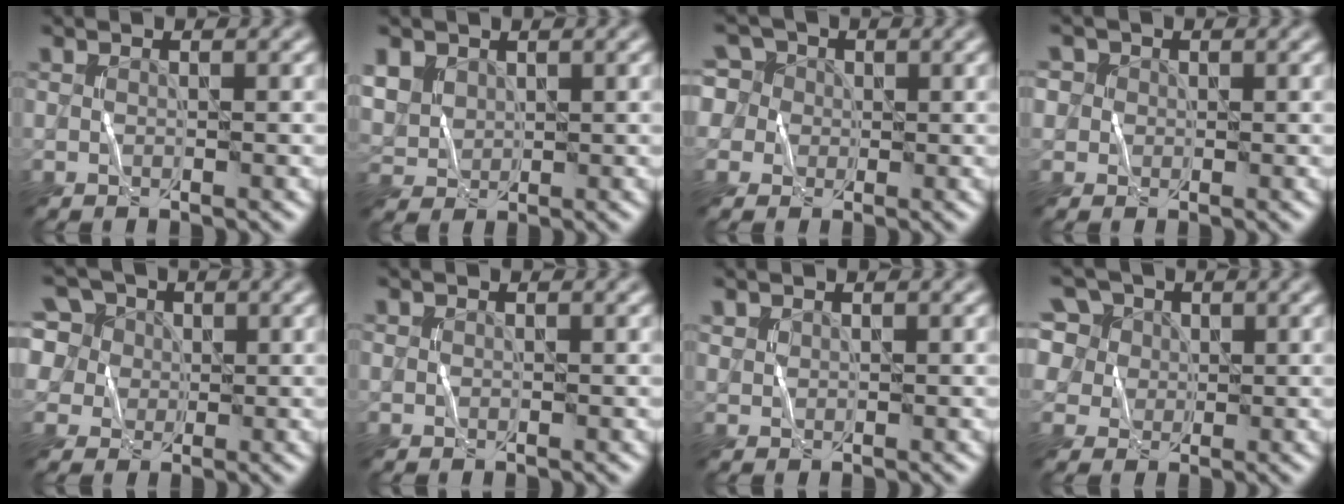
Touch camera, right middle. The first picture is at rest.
{"total": 3.6, "force": [1.8, 2.7, 1.5], "torque": [-0.053, -0.004, 0.048]}
{"total": 7.6, "force": [3.1, 6.2, 3.1], "torque": [-0.058, 0.039, 0.015]}
{"total": 2.3, "force": [0.8, 2.1, 0.5], "torque": [-0.009, 0.006, 0.014]}
{"total": 10.4, "force": [5.0, 7.8, 4.7], "torque": [-0.104, 0.042, 0.063]}
{"total": 0.0}
{"total": 0.7, "force": [0.6, 0.3, -0.1], "torque": [-0.003, -0.001, 0.019]}
{"total": 10.3, "force": [5.4, 7.5, 4.5], "torque": [-0.109, 0.035, 0.073]}